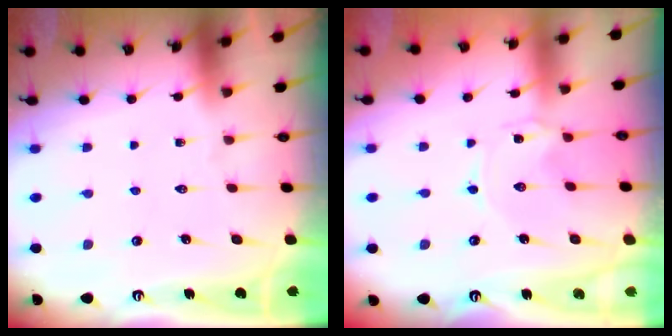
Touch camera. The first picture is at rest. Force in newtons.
{"total": 0.0}